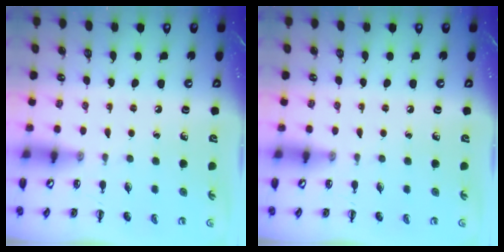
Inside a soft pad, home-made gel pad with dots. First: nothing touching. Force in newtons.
{"total": 0.0}